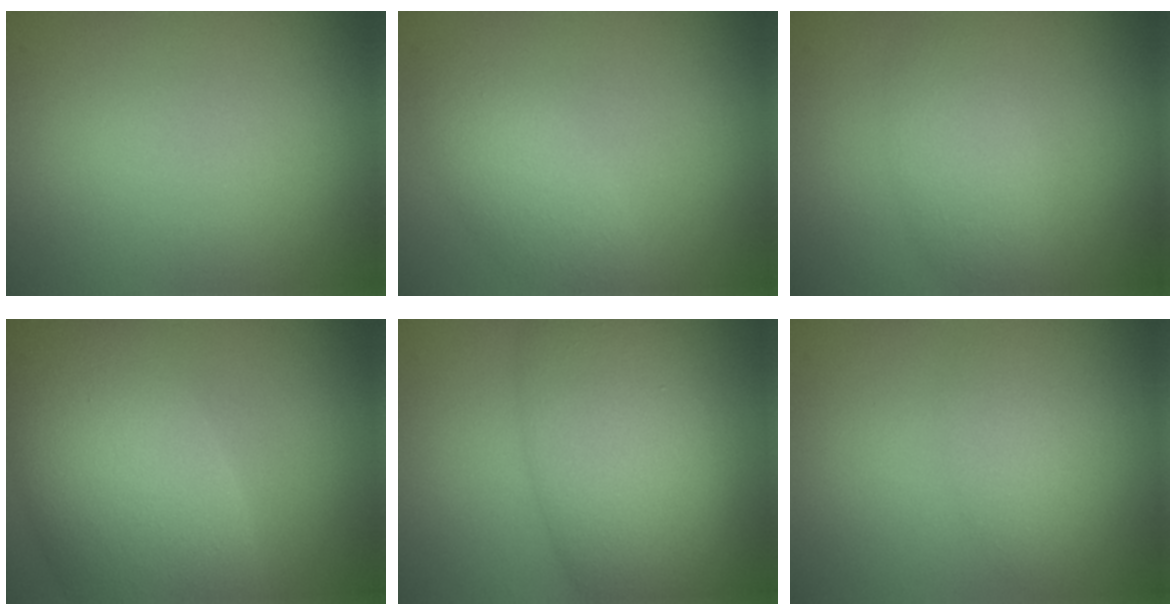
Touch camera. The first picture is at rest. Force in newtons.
{"total": 2.9, "press": 2.9, "slide": 0.1}
{"total": 2.8, "press": 2.8, "slide": 0.1}
{"total": 11.5, "press": 11.5, "slide": 0.8}
{"total": 8.6, "press": 8.6, "slide": 0.2}
{"total": 1.7, "press": 1.7, "slide": 0.1}